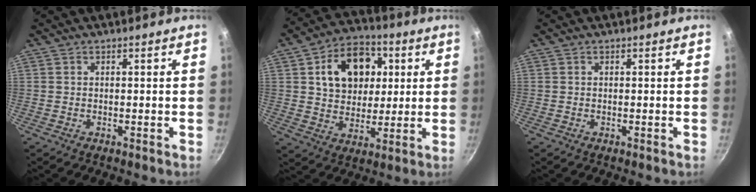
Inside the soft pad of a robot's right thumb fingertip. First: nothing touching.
{"total": 15.5, "force": [4.0, 11.6, 9.5], "torque": [-0.106, 0.005, 0.060]}
{"total": 0.0}